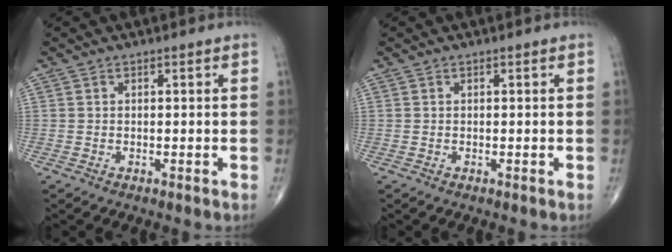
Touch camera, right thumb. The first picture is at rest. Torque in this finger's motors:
{"motor_torque": [-0.27, 0.52, -0.11, 0.03, 0.03]}